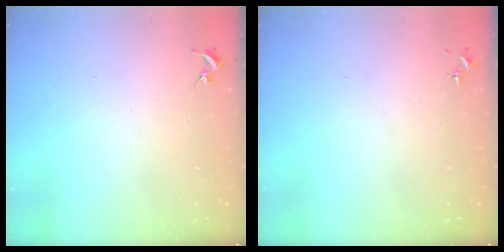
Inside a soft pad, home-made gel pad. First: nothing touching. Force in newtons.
{"total": 0.0}